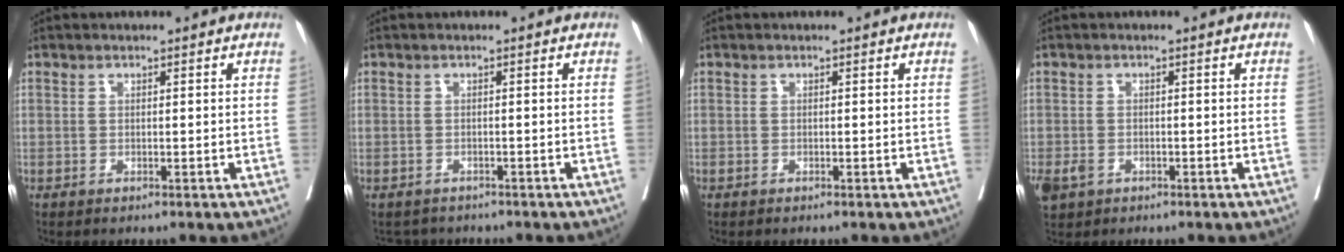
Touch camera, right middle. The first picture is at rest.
{"total": 2.7, "force": [-2.5, 1.0, -0.5], "torque": [0.005, -0.003, -0.040]}
{"total": 0.0}
{"total": 3.8, "force": [-2.0, 2.7, 1.7], "torque": [-0.032, -0.003, -0.030]}